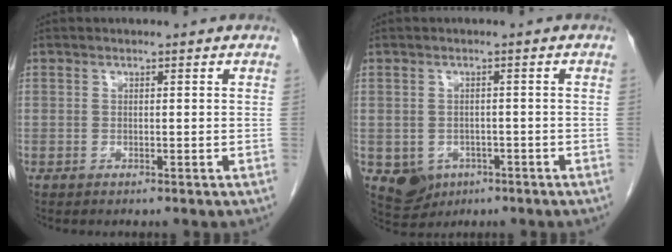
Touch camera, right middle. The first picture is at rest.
{"total": 5.4, "force": [-2.5, 4.6, 1.4], "torque": [-0.022, 0.005, -0.028]}